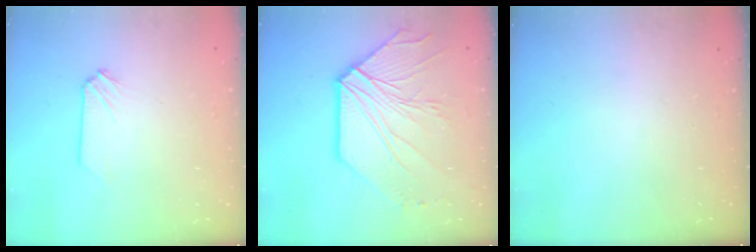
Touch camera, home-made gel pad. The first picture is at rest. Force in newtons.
{"total": 11.4, "press": 11.3, "slide": 1.1}
{"total": 0.0}